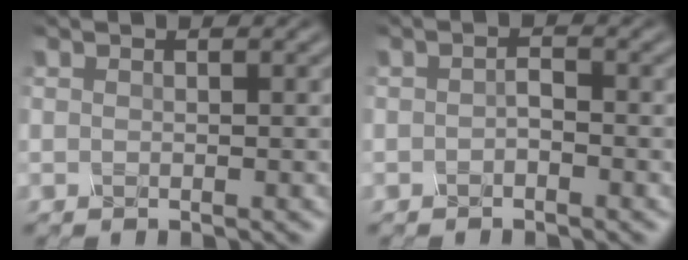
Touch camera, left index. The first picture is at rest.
{"total": 1.0, "force": [-0.5, 0.5, 0.7], "torque": [-0.014, 0.002, -0.009]}